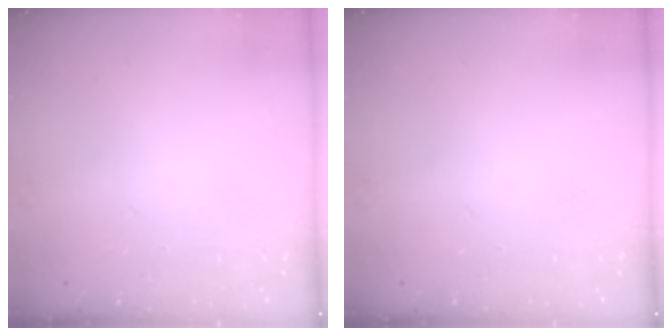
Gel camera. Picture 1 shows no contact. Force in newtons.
{"total": 0.0}